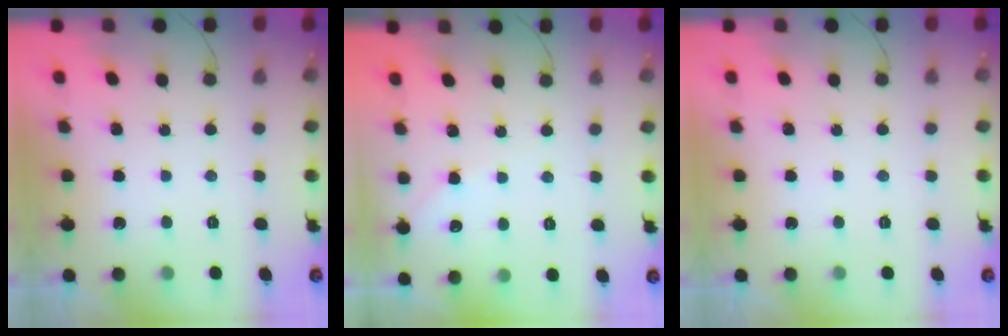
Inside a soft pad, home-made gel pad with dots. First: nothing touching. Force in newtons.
{"total": 3.7, "press": 3.7, "slide": 0.6}
{"total": 0.0}